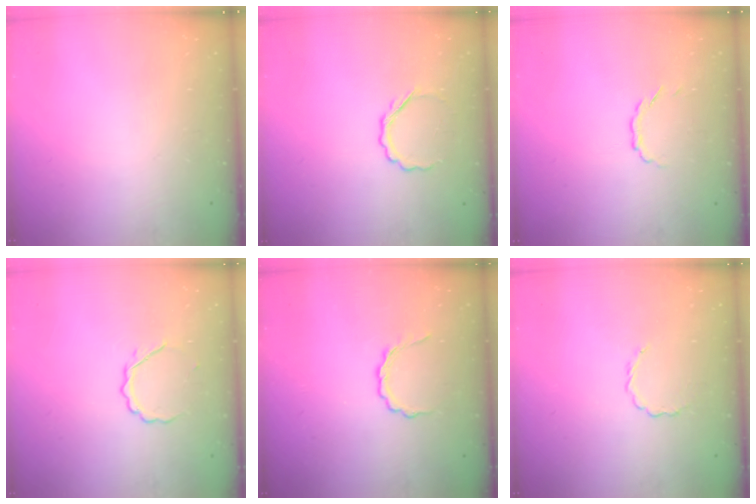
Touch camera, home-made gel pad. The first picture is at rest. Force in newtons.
{"total": 4.2, "press": 4.1, "slide": 1.0}
{"total": 2.8, "press": 2.7, "slide": 0.8}
{"total": 4.2, "press": 4.2, "slide": 0.7}
{"total": 3.6, "press": 3.4, "slide": 1.2}
{"total": 2.7, "press": 2.5, "slide": 1.0}